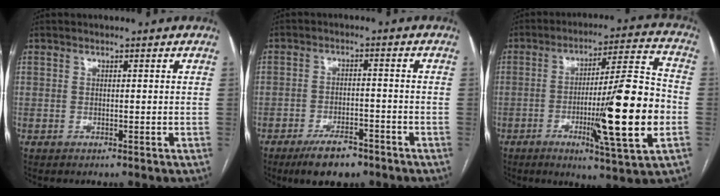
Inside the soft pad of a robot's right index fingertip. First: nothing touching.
{"total": 7.0, "force": [-5.0, 2.6, 4.0], "torque": [-0.071, -0.003, -0.080]}
{"total": 18.3, "force": [-4.2, 0.4, 17.8], "torque": [-0.280, -0.010, -0.063]}